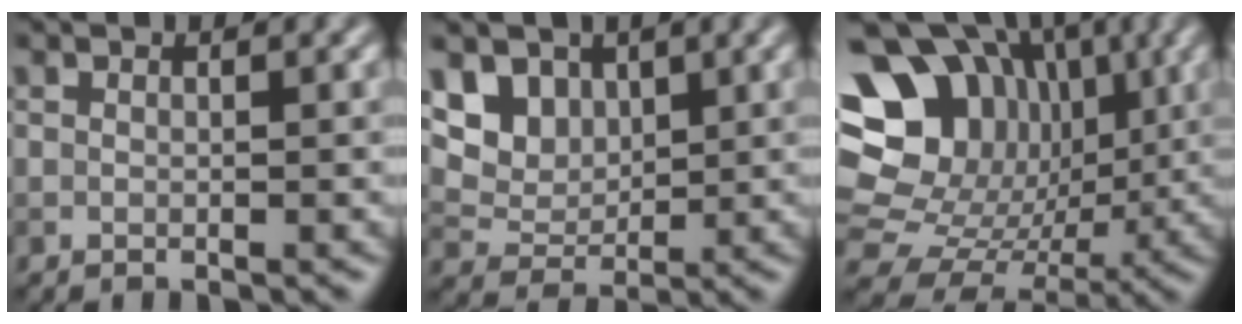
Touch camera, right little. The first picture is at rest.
{"total": 7.5, "force": [4.1, 5.3, 3.4], "torque": [-0.075, -0.002, 0.070]}
{"total": 18.1, "force": [4.8, 14.9, 9.0], "torque": [-0.192, 0.046, 0.084]}